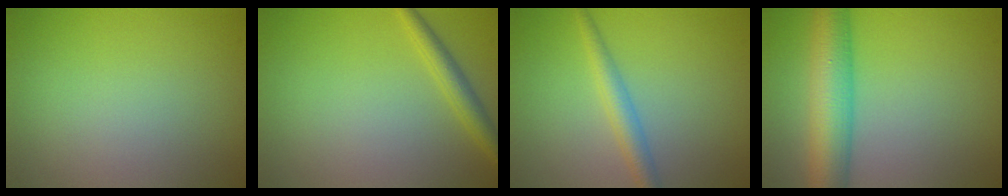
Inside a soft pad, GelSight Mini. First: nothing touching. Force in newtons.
{"total": 2.2, "press": 2.2, "slide": 0.1}
{"total": 2.5, "press": 2.5, "slide": 0.1}
{"total": 7.3, "press": 7.3, "slide": 0.2}